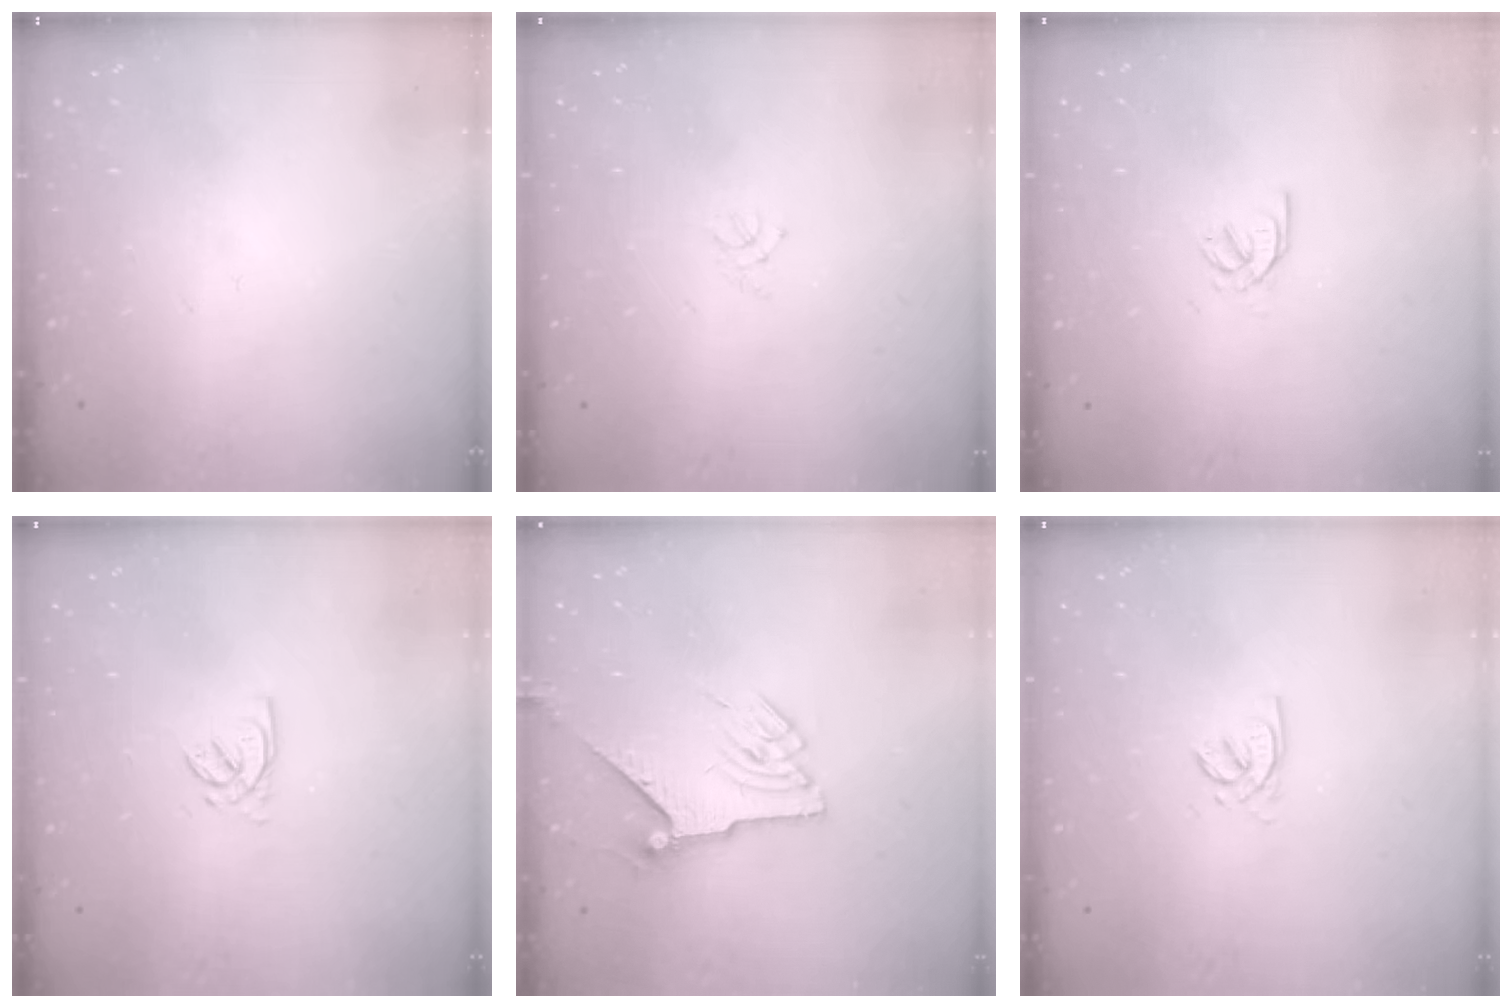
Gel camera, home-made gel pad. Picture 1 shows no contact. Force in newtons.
{"total": 1.5, "press": 1.4, "slide": 0.4}
{"total": 2.6, "press": 2.5, "slide": 0.6}
{"total": 2.2, "press": 2.2, "slide": 0.3}
{"total": 7.0, "press": 7.0, "slide": 0.3}
{"total": 1.4, "press": 1.4, "slide": 0.2}